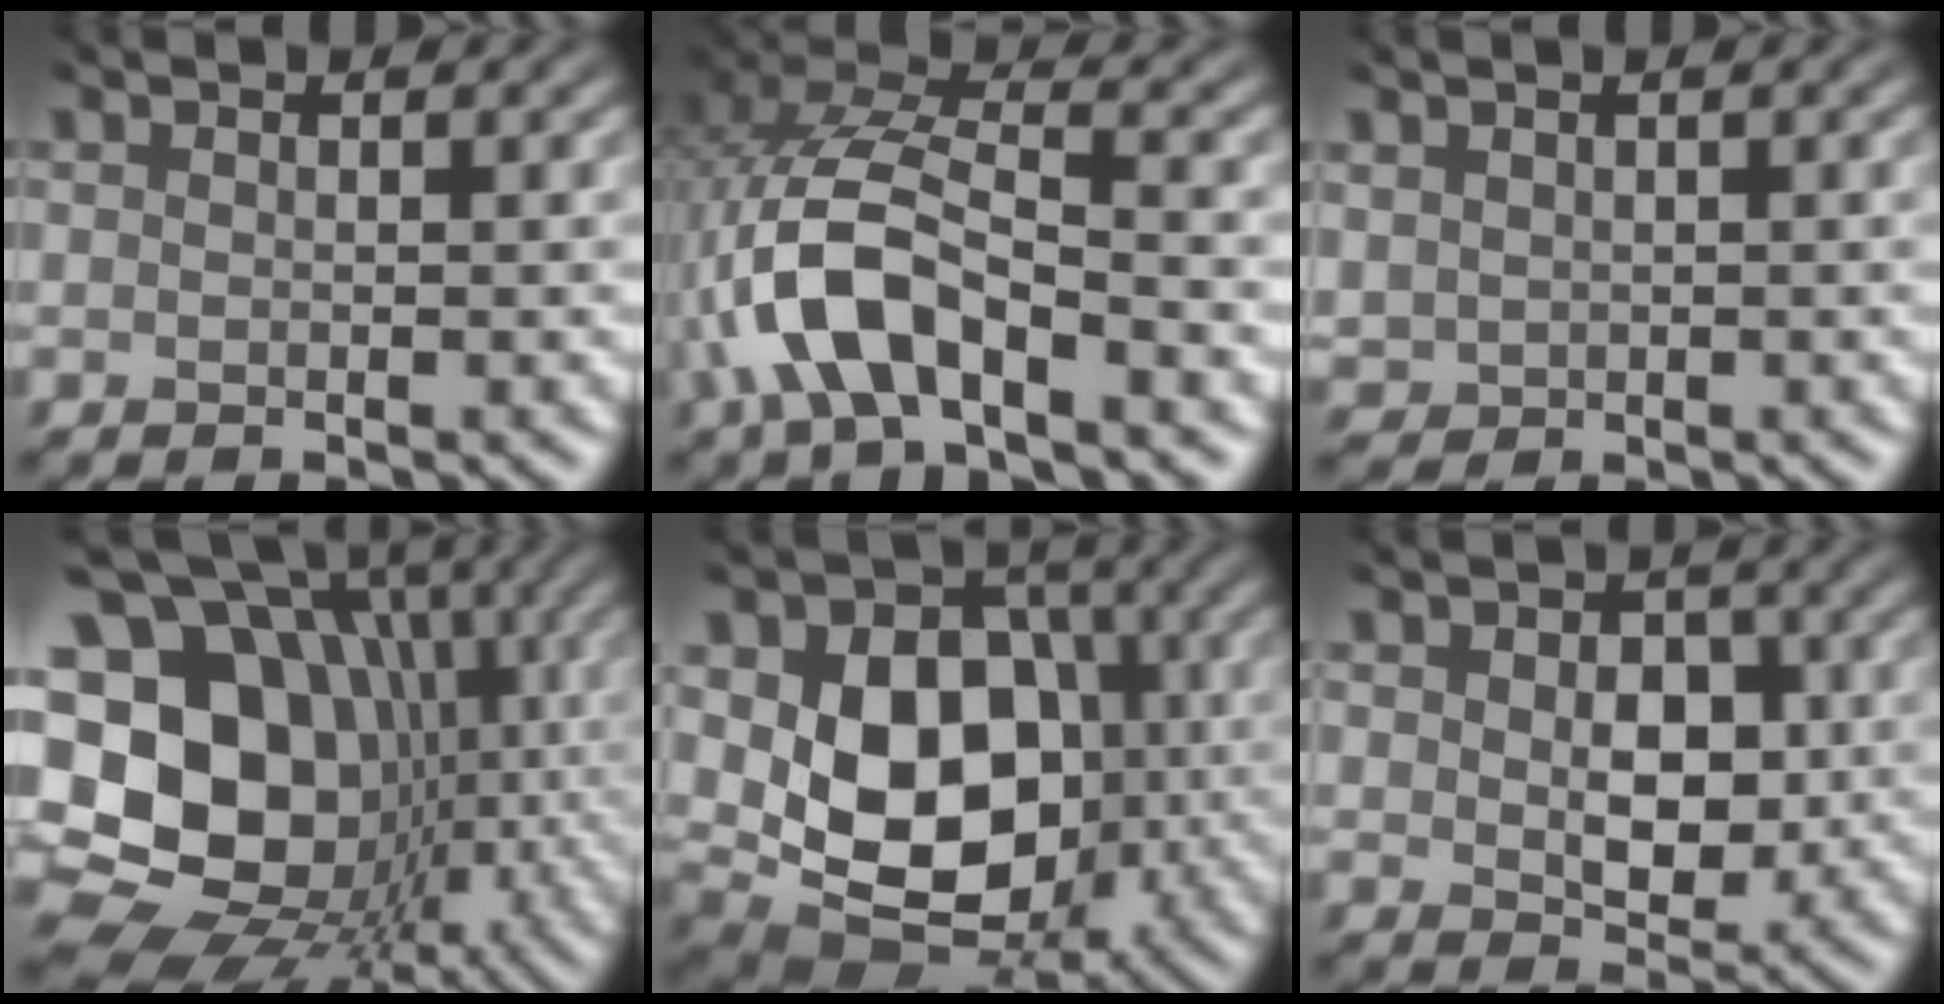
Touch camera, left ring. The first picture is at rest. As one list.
[{"total": 7.2, "force": [-5.3, 2.1, 4.5], "torque": [-0.139, -0.010, -0.075]}, {"total": 0.7, "force": [0.4, 0.5, 0.1], "torque": [-0.035, -0.002, 0.028]}, {"total": 18.9, "force": [-1.3, 16.0, 9.9], "torque": [-0.189, -0.023, -0.003]}, {"total": 10.6, "force": [-2.2, 7.9, 6.7], "torque": [-0.118, -0.019, -0.011]}, {"total": 3.6, "force": [-1.4, 2.5, 2.1], "torque": [-0.058, -0.026, 0.009]}]